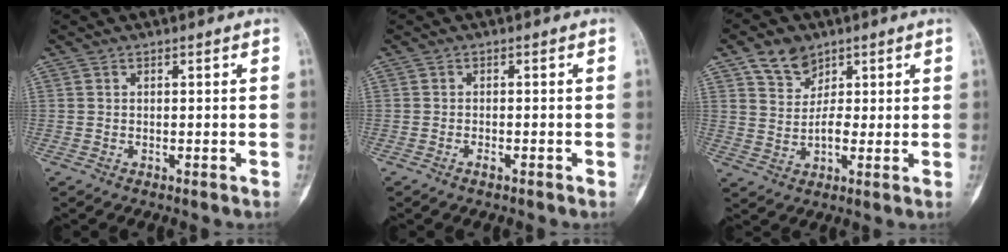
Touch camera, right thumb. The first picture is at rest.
{"total": 1.3, "force": [-0.9, 0.6, 0.7], "torque": [-0.011, 0.004, -0.017]}
{"total": 7.0, "force": [3.7, 5.3, 2.8], "torque": [-0.019, -0.017, 0.067]}